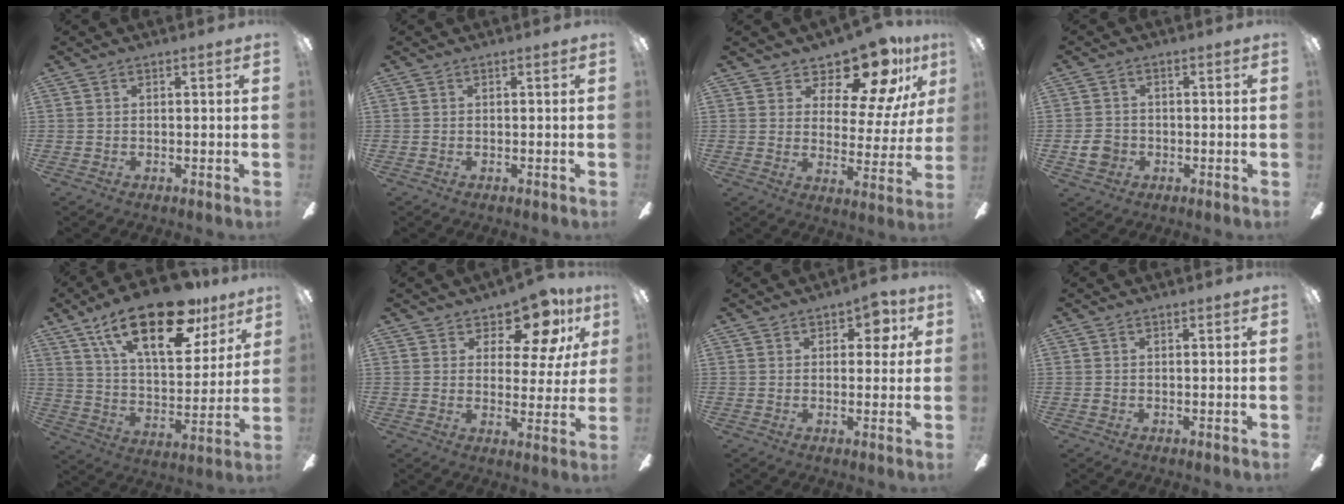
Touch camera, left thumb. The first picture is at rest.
{"total": 0.0}
{"total": 15.0, "force": [11.4, 6.0, 7.7], "torque": [-0.121, -0.083, 0.196]}
{"total": 5.0, "force": [-1.2, 4.3, 2.2], "torque": [-0.044, 0.006, -0.024]}
{"total": 24.9, "force": [15.4, 10.2, 16.6], "torque": [-0.261, -0.079, 0.258]}
{"total": 10.8, "force": [7.8, 5.0, 5.5], "torque": [-0.079, -0.048, 0.141]}
{"total": 4.6, "force": [2.3, 2.8, 2.8], "torque": [-0.029, 0.000, 0.035]}
{"total": 0.6, "force": [0.1, 0.5, 0.2], "torque": [-0.004, 0.006, 0.000]}